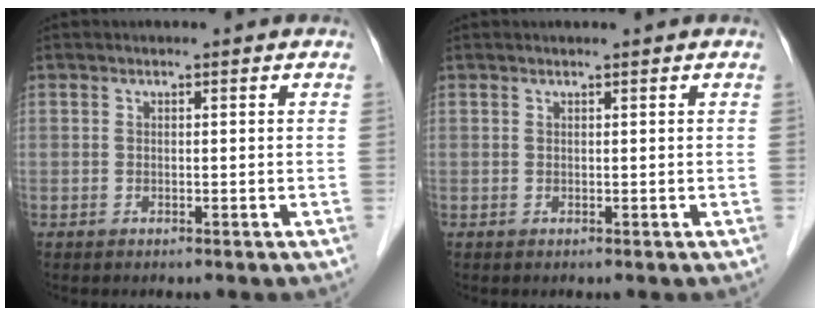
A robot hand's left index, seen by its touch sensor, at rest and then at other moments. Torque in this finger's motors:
{"motor_torque": [0.01, 0.01, 0.00, -0.01]}